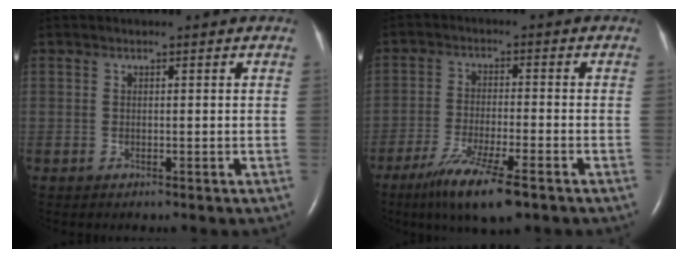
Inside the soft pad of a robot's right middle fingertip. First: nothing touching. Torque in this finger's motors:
{"motor_torque": [1.12, -1.02, 0.38, 0.08]}